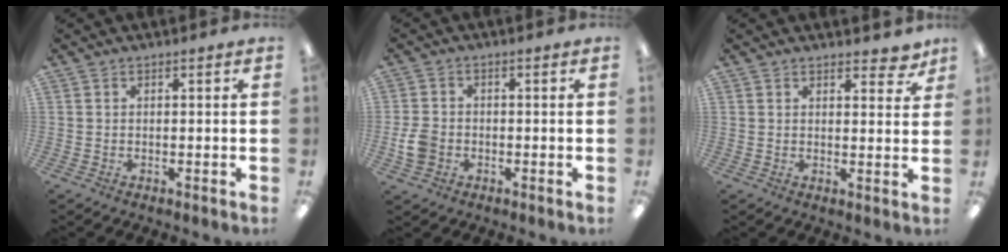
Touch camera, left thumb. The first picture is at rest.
{"total": 5.1, "force": [-1.5, 4.2, 2.6], "torque": [-0.054, 0.008, -0.026]}
{"total": 4.3, "force": [3.4, 1.8, 2.0], "torque": [-0.012, -0.019, 0.056]}